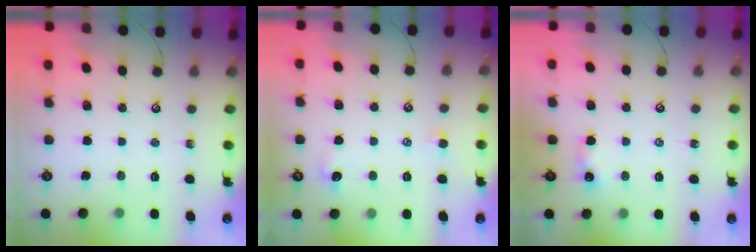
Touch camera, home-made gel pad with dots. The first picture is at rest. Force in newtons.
{"total": 0.8, "press": 0.3, "slide": 0.7}
{"total": 2.4, "press": 2.4, "slide": 0.4}